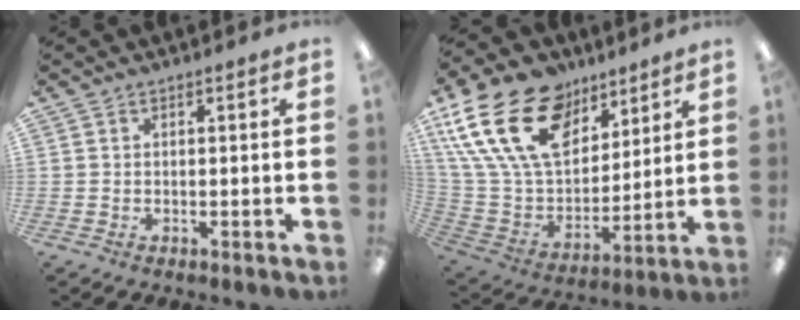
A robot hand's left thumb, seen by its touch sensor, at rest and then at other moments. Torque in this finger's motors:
{"motor_torque": [0.83, 0.48, 1.81, -0.96, 0.37]}